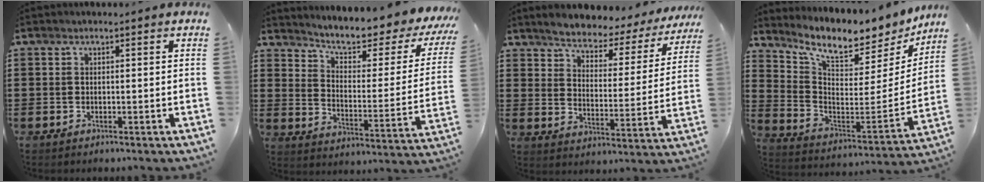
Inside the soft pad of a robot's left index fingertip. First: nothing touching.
{"total": 5.6, "force": [4.7, 1.2, 2.9], "torque": [-0.069, -0.036, 0.072]}
{"total": 3.9, "force": [3.7, 0.6, 0.8], "torque": [-0.042, -0.034, 0.055]}
{"total": 8.3, "force": [7.2, 1.7, 3.7], "torque": [-0.093, -0.067, 0.117]}